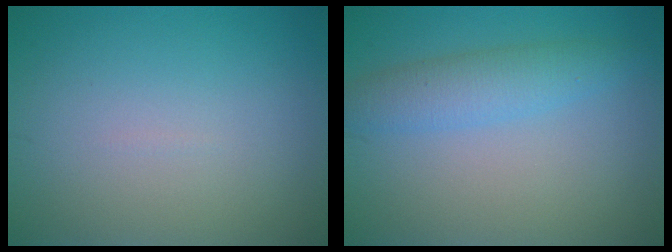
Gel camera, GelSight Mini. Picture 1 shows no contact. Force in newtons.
{"total": 3.3, "press": 3.3, "slide": 0.1}